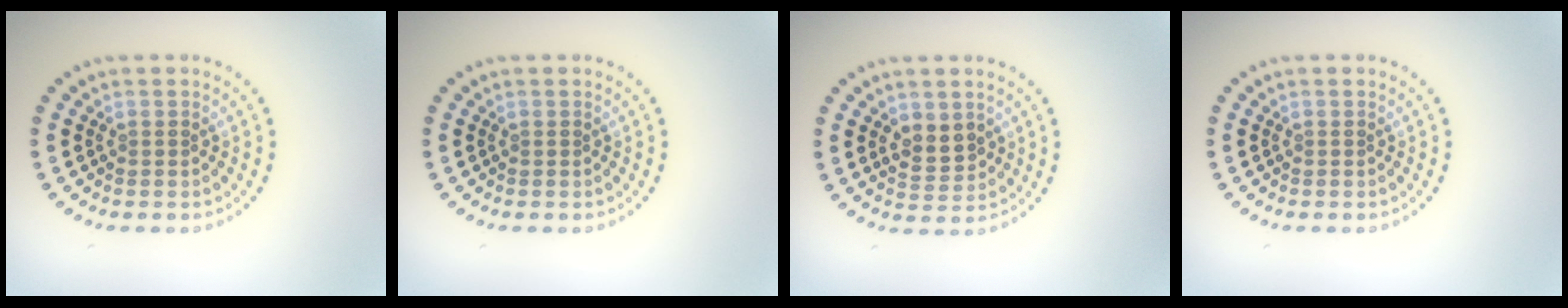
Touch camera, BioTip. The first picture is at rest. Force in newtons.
{"total": 0.0}
{"total": 2.5, "press": 2.4, "slide": 0.7}
{"total": 0.0}